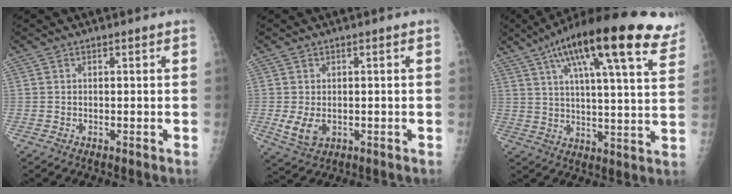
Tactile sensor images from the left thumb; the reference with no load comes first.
{"total": 4.7, "force": [-0.7, 3.2, 3.4], "torque": [-0.063, -0.011, -0.002]}
{"total": 25.8, "force": [15.3, 5.8, 19.9], "torque": [-0.293, -0.015, 0.218]}